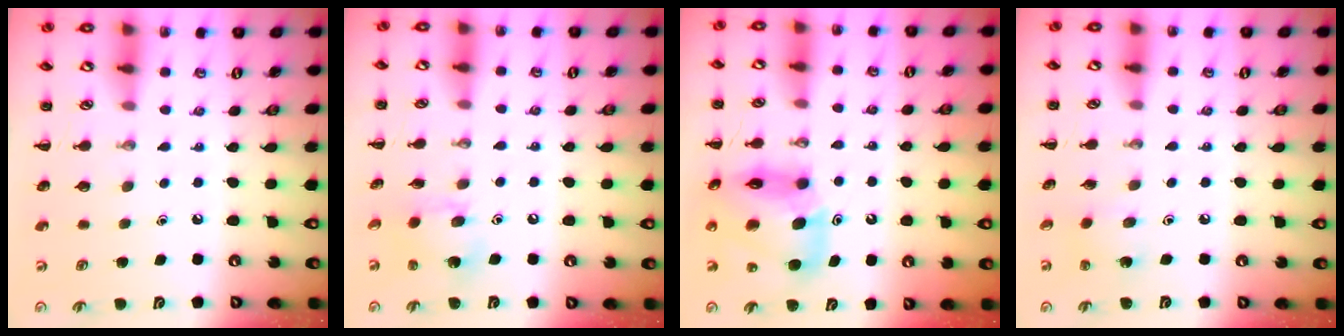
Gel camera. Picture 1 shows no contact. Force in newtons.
{"total": 5.9, "press": 5.8, "slide": 1.2}
{"total": 13.6, "press": 13.1, "slide": 3.9}
{"total": 1.7, "press": 1.5, "slide": 0.6}